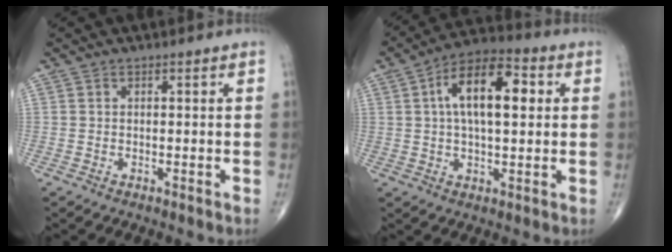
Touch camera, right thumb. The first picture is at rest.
{"total": 14.0, "force": [2.8, 6.5, 12.1], "torque": [-0.194, 0.020, 0.040]}